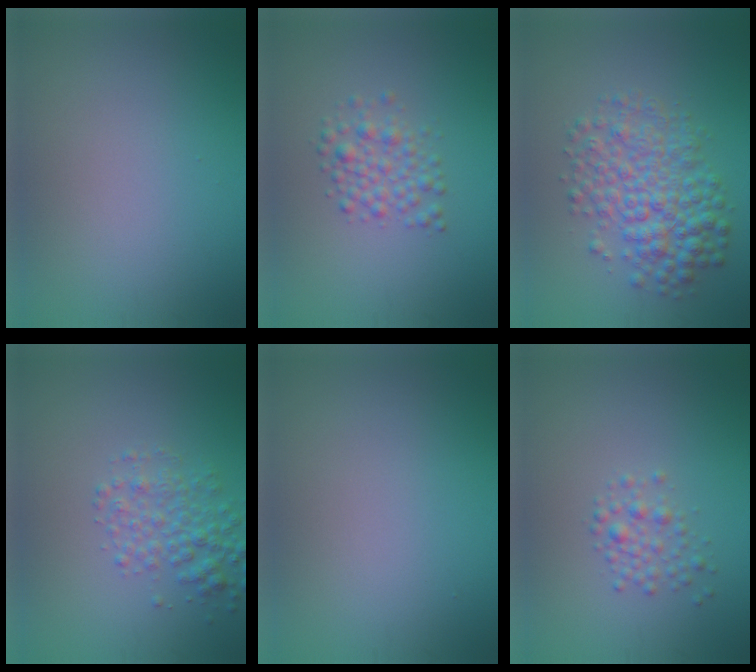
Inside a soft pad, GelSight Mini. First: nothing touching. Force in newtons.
{"total": 2.5, "press": 2.5, "slide": 0.0}
{"total": 5.9, "press": 5.9, "slide": 0.1}
{"total": 3.2, "press": 3.2, "slide": 0.2}
{"total": 0.0}
{"total": 1.8, "press": 1.8, "slide": 0.0}